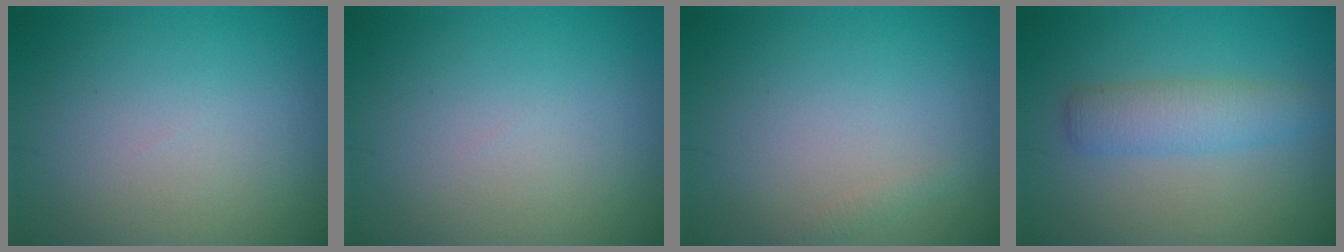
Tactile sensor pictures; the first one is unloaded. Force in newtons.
{"total": 0.0}
{"total": 0.6, "press": 0.6, "slide": 0.0}
{"total": 3.2, "press": 3.2, "slide": 0.1}